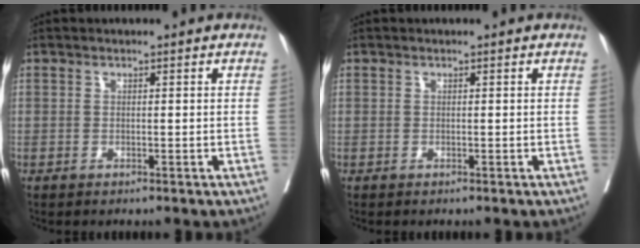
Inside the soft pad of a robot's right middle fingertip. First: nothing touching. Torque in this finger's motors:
{"motor_torque": [-0.63, 0.28, -0.47, -0.14]}